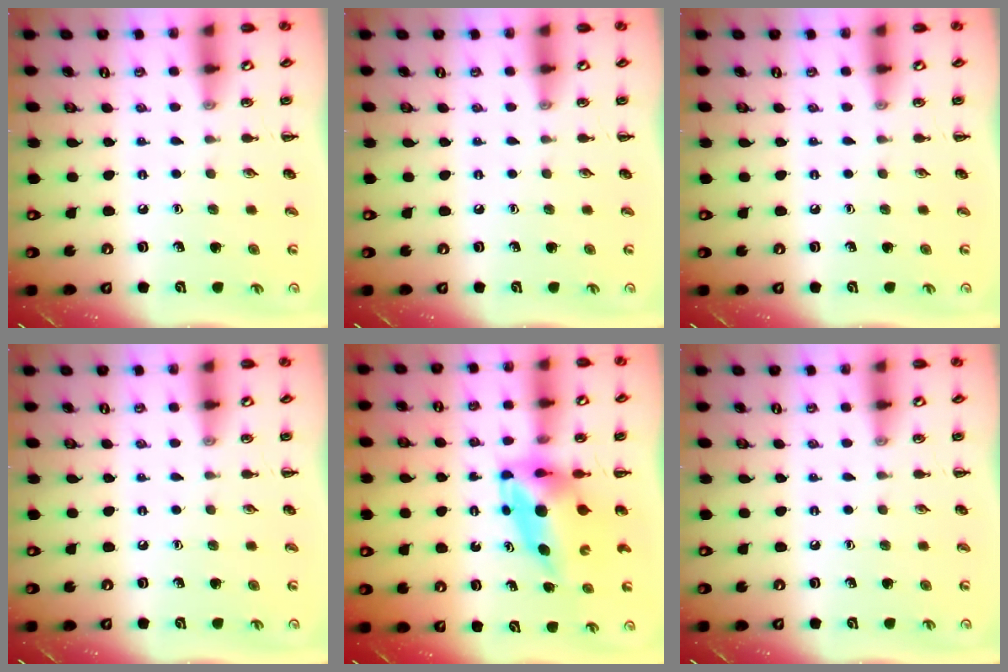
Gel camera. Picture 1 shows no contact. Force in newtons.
{"total": 0.0}
{"total": 0.0}
{"total": 0.0}
{"total": 6.5, "press": 6.2, "slide": 2.0}
{"total": 0.0}